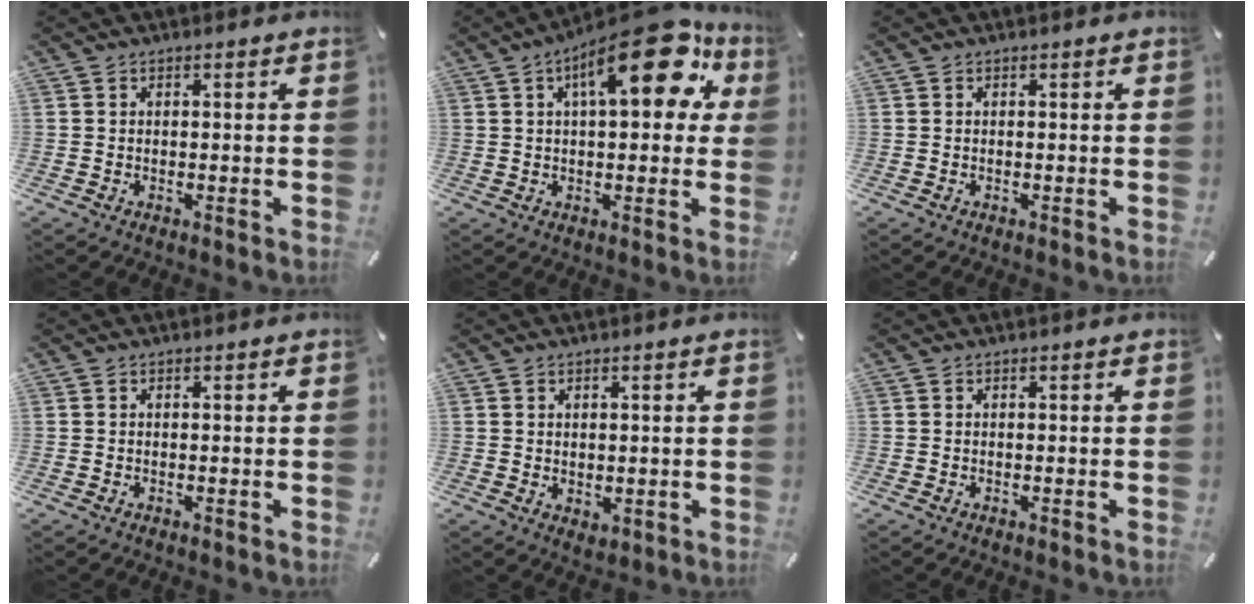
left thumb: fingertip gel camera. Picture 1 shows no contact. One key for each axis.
{"total": 19.9, "fx": 8.1, "fy": 8.0, "fz": 16.3, "tx": -0.229, "ty": -0.026, "tz": 0.125}
{"total": 0.0}
{"total": 0.0}
{"total": 1.7, "fx": 0.9, "fy": 1.4, "fz": 0.3, "tx": 0.000, "ty": -0.001, "tz": 0.015}
{"total": 0.0}